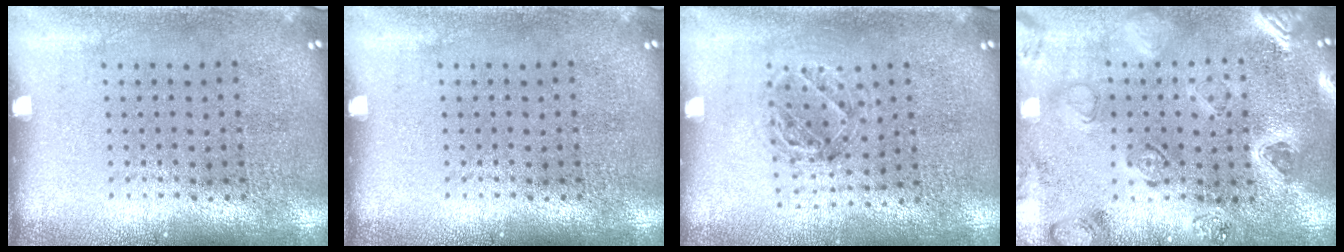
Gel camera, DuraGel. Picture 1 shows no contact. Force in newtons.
{"total": 0.0}
{"total": 1.1, "press": 1.1, "slide": 0.2}
{"total": 1.1, "press": 1.1, "slide": 0.2}